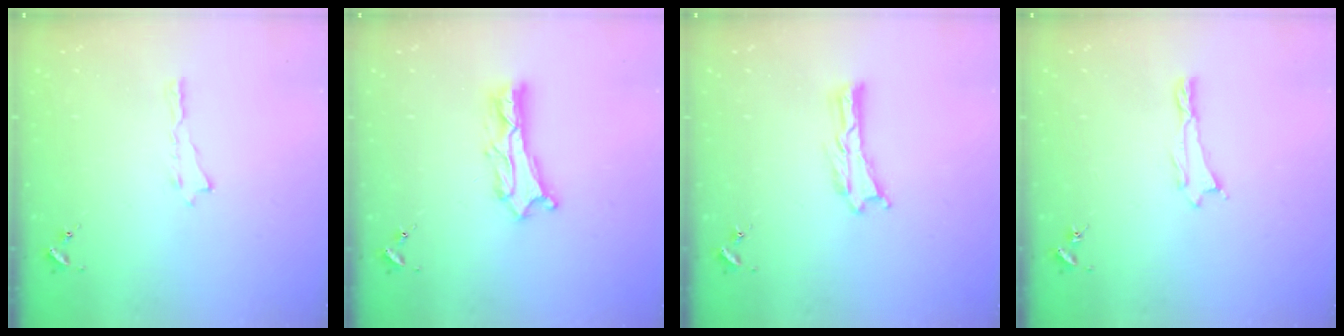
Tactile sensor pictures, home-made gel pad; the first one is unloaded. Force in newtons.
{"total": 3.8, "press": 3.8, "slide": 0.4}
{"total": 0.0}
{"total": 0.5, "press": 0.5, "slide": 0.2}